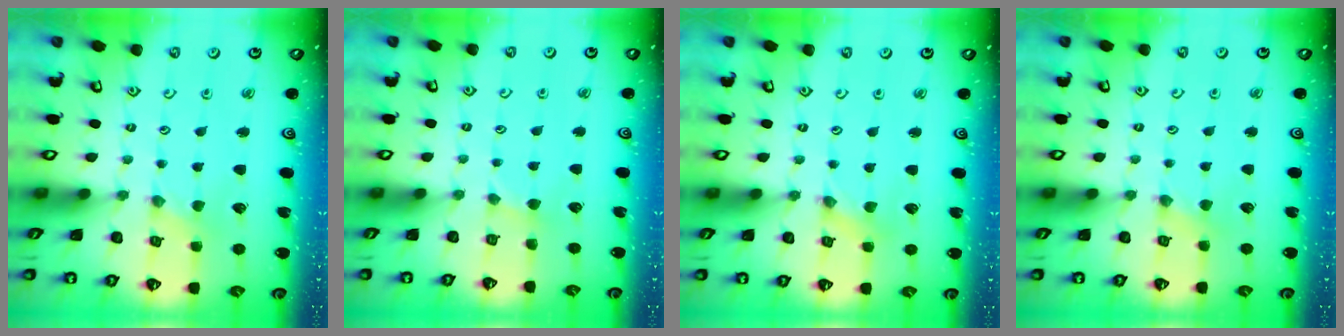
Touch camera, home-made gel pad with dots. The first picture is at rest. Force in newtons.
{"total": 1.6, "press": 1.5, "slide": 0.2}
{"total": 0.0}
{"total": 2.2, "press": 2.2, "slide": 0.4}